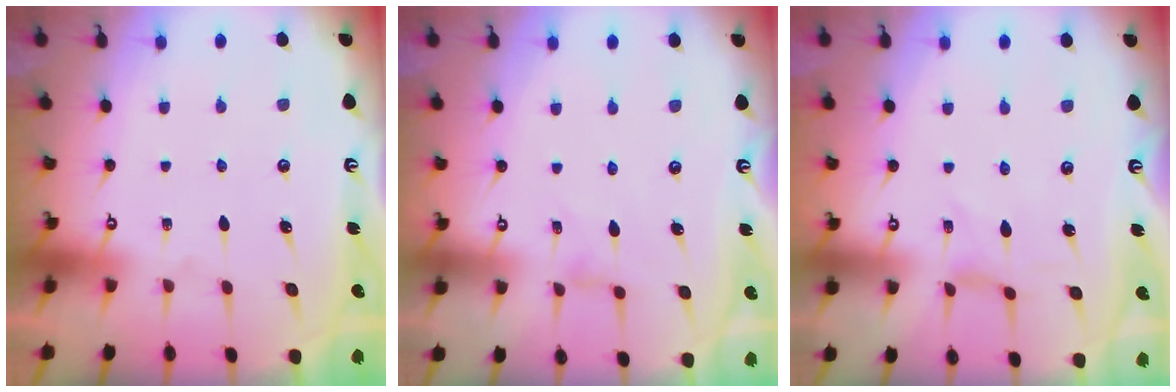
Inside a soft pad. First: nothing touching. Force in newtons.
{"total": 0.8, "press": 0.7, "slide": 0.4}
{"total": 0.0}